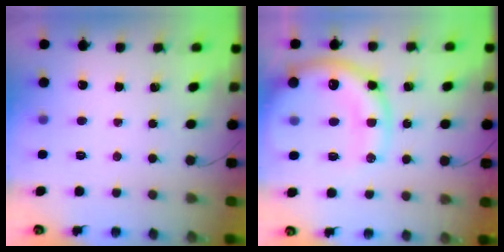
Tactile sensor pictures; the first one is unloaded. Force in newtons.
{"total": 18.9, "press": 18.5, "slide": 3.6}